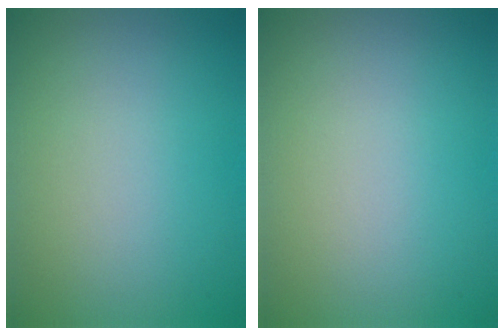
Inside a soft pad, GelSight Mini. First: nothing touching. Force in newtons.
{"total": 0.0}